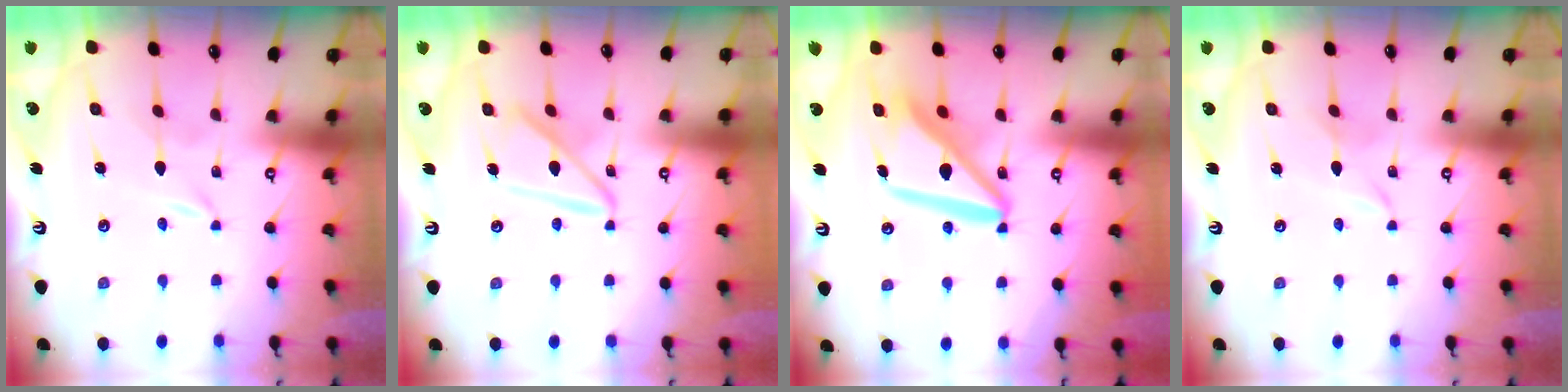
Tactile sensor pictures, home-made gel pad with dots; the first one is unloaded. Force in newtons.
{"total": 14.2, "press": 14.1, "slide": 1.5}
{"total": 15.1, "press": 15.0, "slide": 1.8}
{"total": 1.9, "press": 1.9, "slide": 0.3}